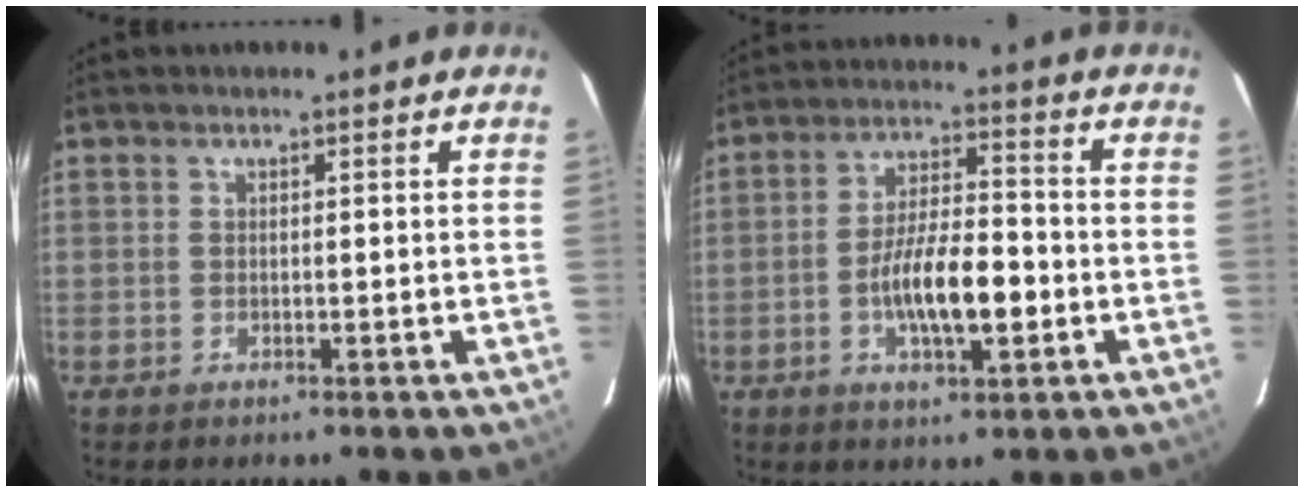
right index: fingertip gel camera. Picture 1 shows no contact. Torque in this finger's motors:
{"motor_torque": [0.45, -0.13, 0.42, 0.13]}